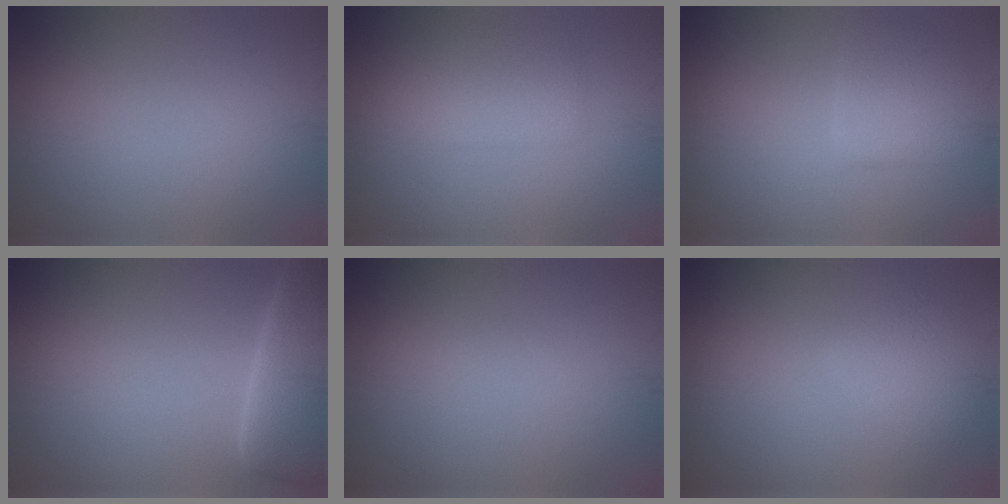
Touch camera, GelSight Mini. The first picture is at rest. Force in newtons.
{"total": 3.0, "press": 3.0, "slide": 0.1}
{"total": 2.9, "press": 2.9, "slide": 0.3}
{"total": 6.3, "press": 6.2, "slide": 0.9}
{"total": 0.5, "press": 0.5, "slide": 0.1}
{"total": 2.5, "press": 2.5, "slide": 0.2}